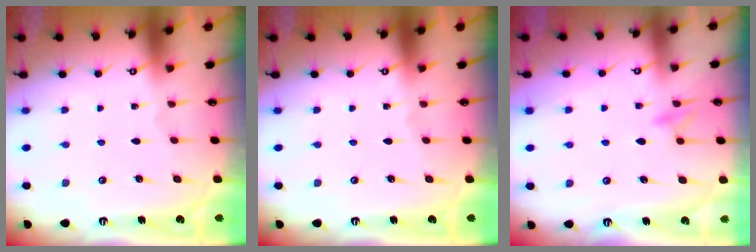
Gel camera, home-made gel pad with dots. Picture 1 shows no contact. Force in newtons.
{"total": 0.0}
{"total": 10.2, "press": 10.2, "slide": 1.1}